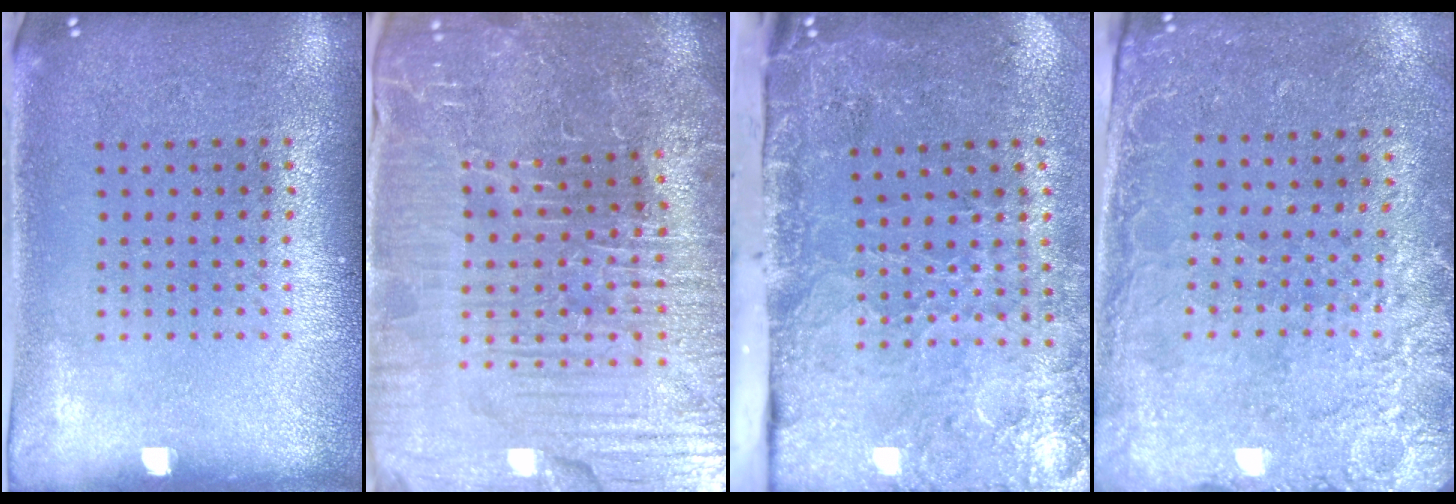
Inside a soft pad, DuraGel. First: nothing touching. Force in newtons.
{"total": 5.5, "press": 5.3, "slide": 1.5}
{"total": 5.0, "press": 3.6, "slide": 3.4}
{"total": 2.5, "press": 2.2, "slide": 1.3}